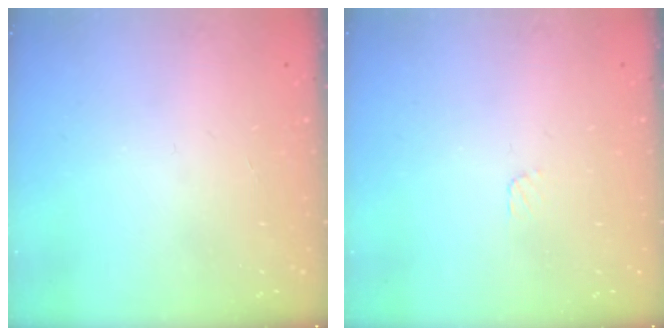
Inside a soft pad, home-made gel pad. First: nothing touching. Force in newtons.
{"total": 3.3, "press": 3.3, "slide": 0.4}